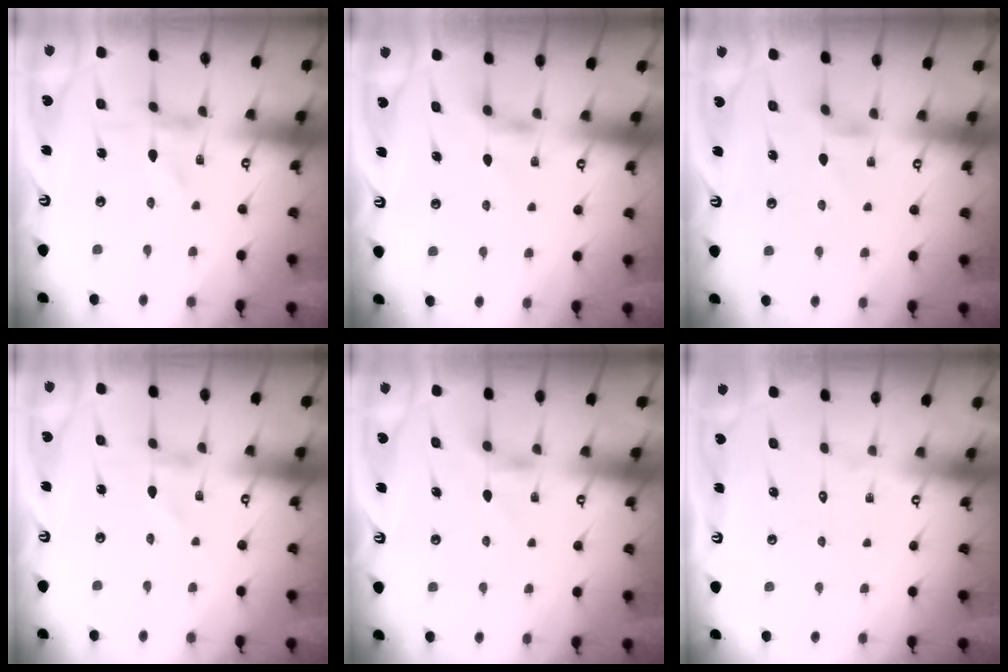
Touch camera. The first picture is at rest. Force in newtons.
{"total": 3.6, "press": 3.5, "slide": 0.5}
{"total": 2.7, "press": 2.6, "slide": 0.4}
{"total": 0.6, "press": 0.6, "slide": 0.1}
{"total": 3.5, "press": 3.4, "slide": 0.5}
{"total": 1.6, "press": 1.6, "slide": 0.1}